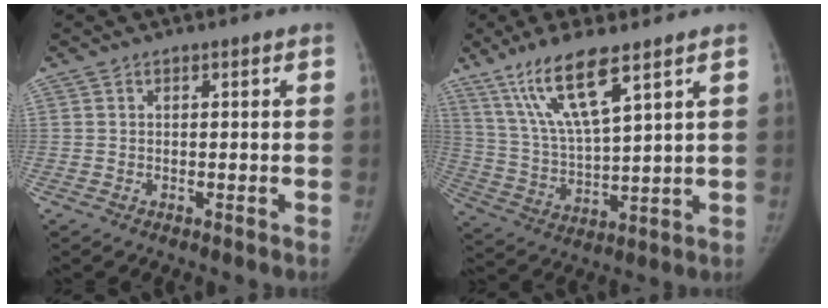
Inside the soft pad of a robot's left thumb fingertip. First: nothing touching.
{"total": 7.0, "force": [4.1, 2.2, 5.2], "torque": [-0.096, -0.014, 0.080]}